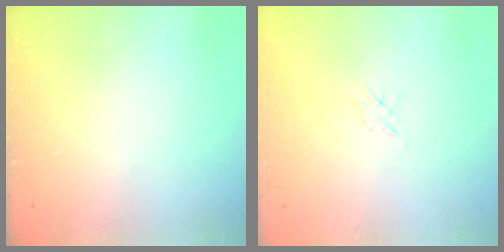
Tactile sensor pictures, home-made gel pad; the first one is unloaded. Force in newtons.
{"total": 1.4, "press": 1.4, "slide": 0.2}